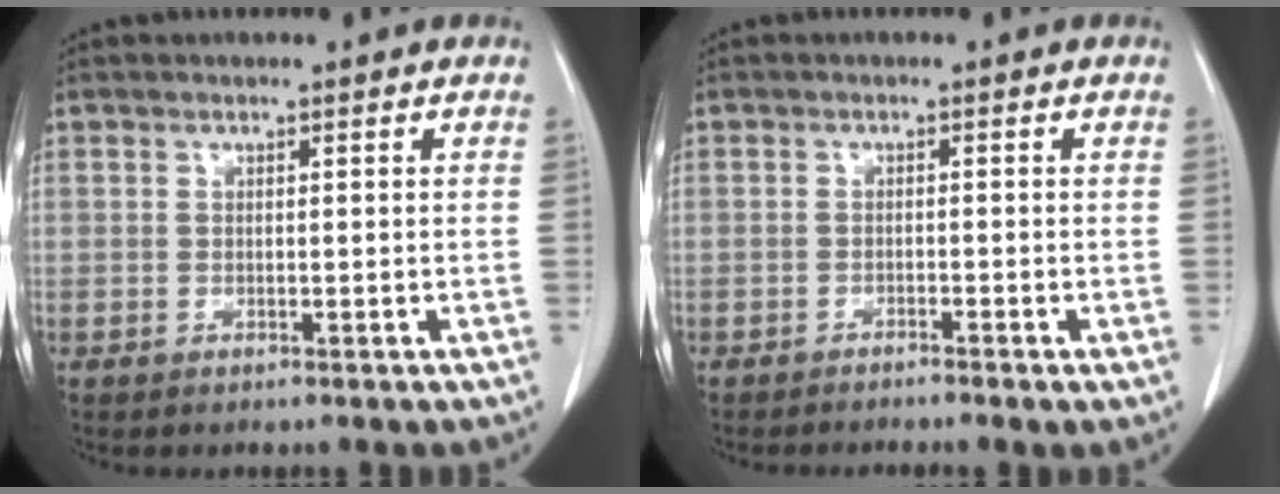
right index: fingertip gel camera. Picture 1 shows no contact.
{"total": 2.5, "force": [-2.0, -0.2, 1.5], "torque": [-0.016, 0.001, -0.030]}